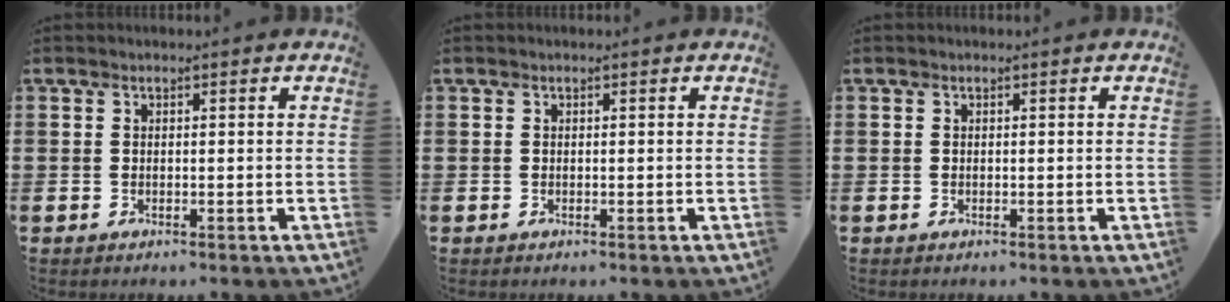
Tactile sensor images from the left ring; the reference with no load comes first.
{"total": 0.0}
{"total": 0.0}